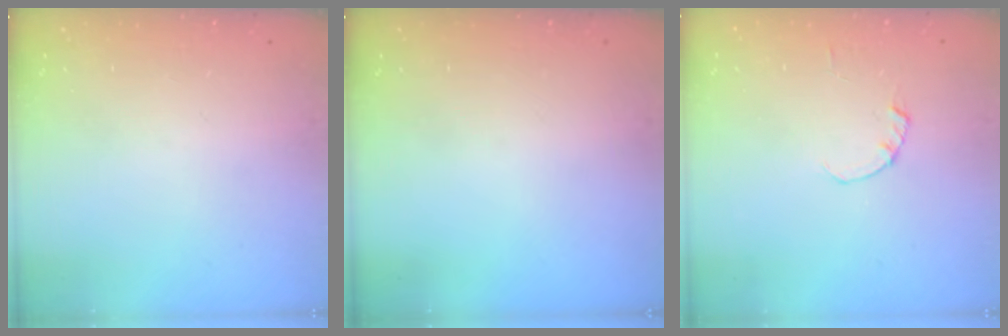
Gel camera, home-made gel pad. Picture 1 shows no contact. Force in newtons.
{"total": 0.0}
{"total": 0.0}